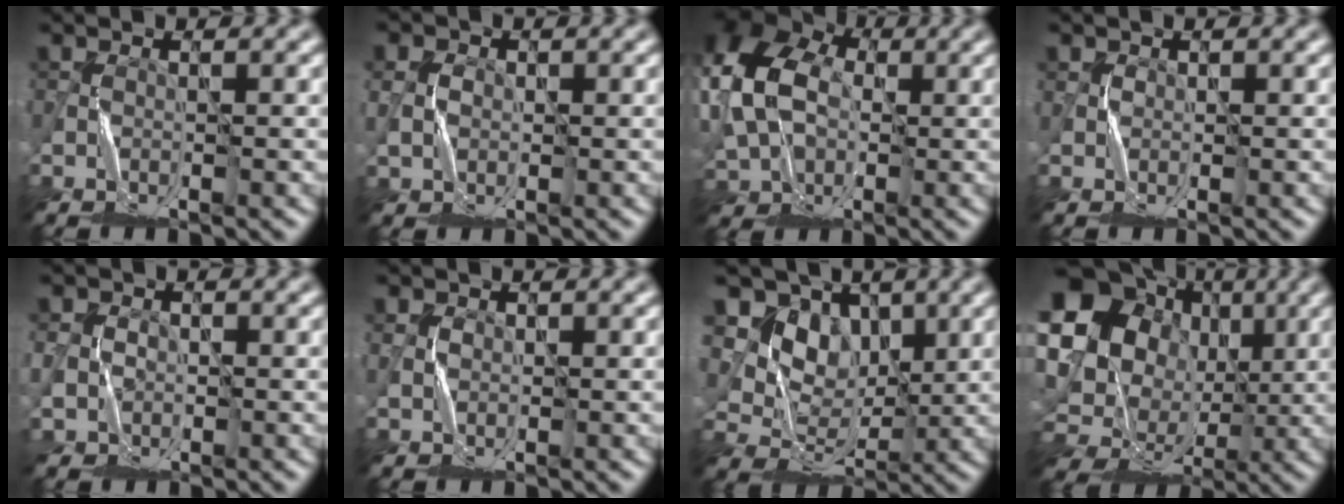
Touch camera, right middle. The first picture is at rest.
{"total": 1.2, "force": [0.7, 0.9, -0.2], "torque": [-0.005, -0.002, 0.016]}
{"total": 12.4, "force": [1.8, 9.0, 8.2], "torque": [-0.174, 0.003, 0.028]}
{"total": 1.4, "force": [0.5, -0.5, -1.2], "torque": [0.029, -0.002, 0.012]}
{"total": 1.0, "force": [0.3, 0.8, -0.6], "torque": [0.013, -0.007, 0.008]}
{"total": 1.0, "force": [0.7, 0.2, -0.7], "torque": [0.010, -0.003, 0.019]}
{"total": 8.2, "force": [4.8, 6.0, 3.0], "torque": [-0.053, -0.012, 0.093]}
{"total": 16.4, "force": [4.0, 14.5, 6.6], "torque": [-0.188, 0.028, 0.069]}